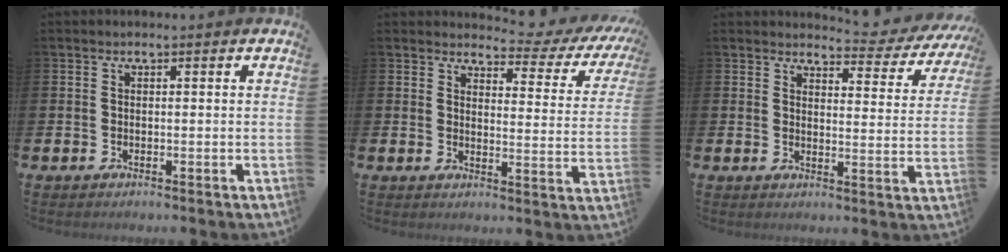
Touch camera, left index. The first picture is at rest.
{"total": 3.4, "force": [2.8, 1.5, 1.1], "torque": [-0.023, -0.027, 0.038]}
{"total": 3.5, "force": [3.2, 1.2, 0.7], "torque": [-0.012, -0.029, 0.048]}